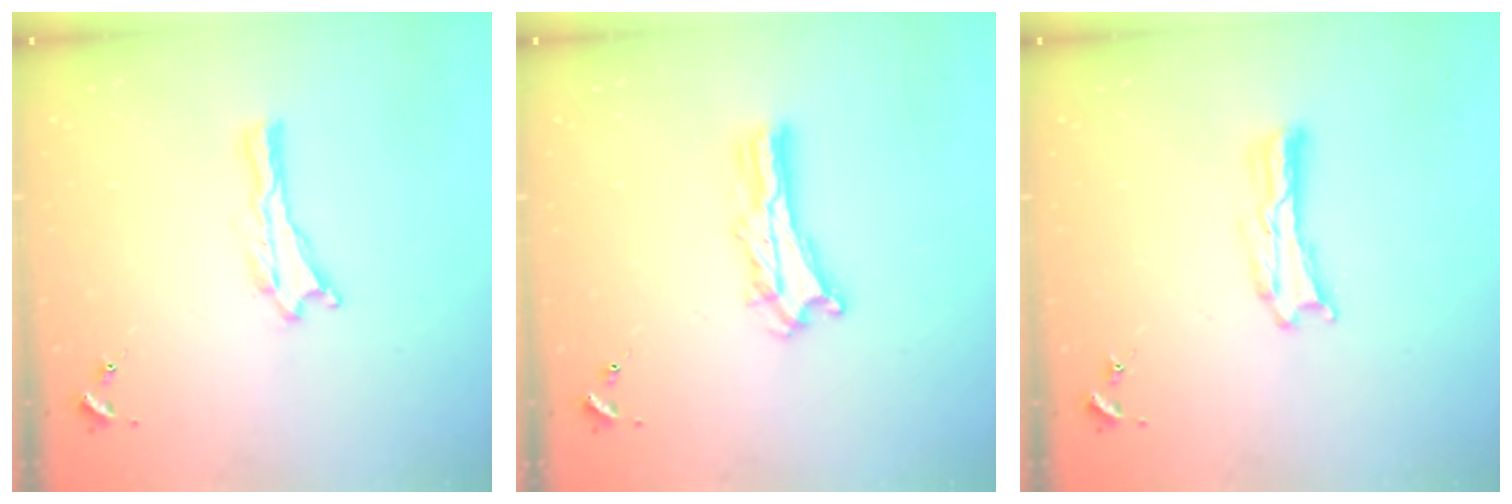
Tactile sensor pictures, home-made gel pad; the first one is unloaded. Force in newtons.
{"total": 4.3, "press": 4.3, "slide": 0.4}
{"total": 0.8, "press": 0.8, "slide": 0.2}